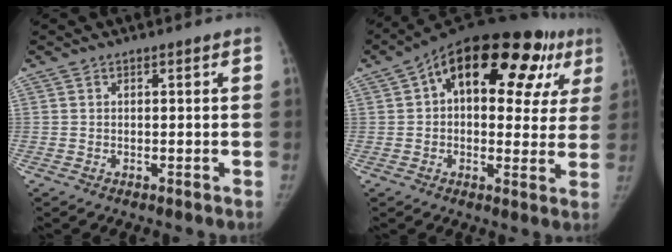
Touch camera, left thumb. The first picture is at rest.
{"total": 24.5, "force": [9.7, 12.9, 18.5], "torque": [-0.227, 0.039, 0.134]}